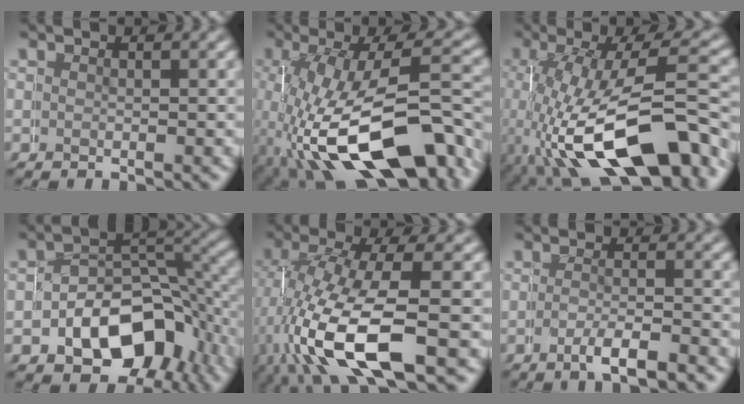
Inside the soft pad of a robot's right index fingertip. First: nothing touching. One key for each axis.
{"total": 12.1, "fx": -3.9, "fy": 5.9, "fz": 9.8, "tx": -0.202, "ty": -0.051, "tz": -0.024}
{"total": 11.0, "fx": -3.3, "fy": 4.6, "fz": 9.5, "tx": -0.187, "ty": -0.043, "tz": -0.019}
{"total": 6.8, "fx": -2.6, "fy": 5.3, "fz": 3.4, "tx": -0.035, "ty": -0.022, "tz": -0.031}
{"total": 7.7, "fx": -1.4, "fy": 3.4, "fz": 6.8, "tx": -0.154, "ty": -0.026, "tz": -0.003}
{"total": 2.4, "fx": -1.8, "fy": 0.6, "fz": 1.5, "tx": -0.028, "ty": -0.007, "tz": -0.031}